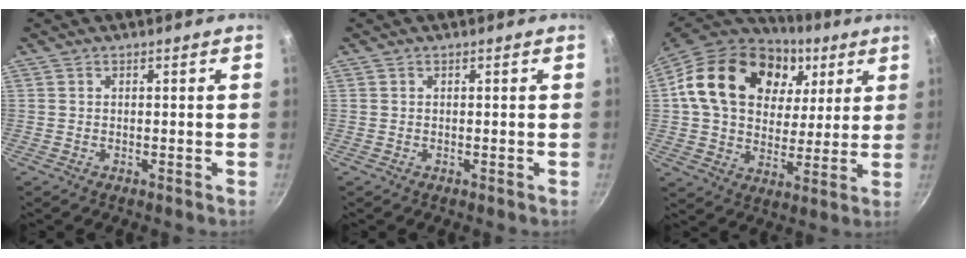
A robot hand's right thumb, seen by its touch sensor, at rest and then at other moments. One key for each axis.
{"total": 0.0}
{"total": 25.1, "fx": 8.2, "fy": 17.9, "fz": 15.5, "tx": -0.254, "ty": -0.001, "tz": 0.137}